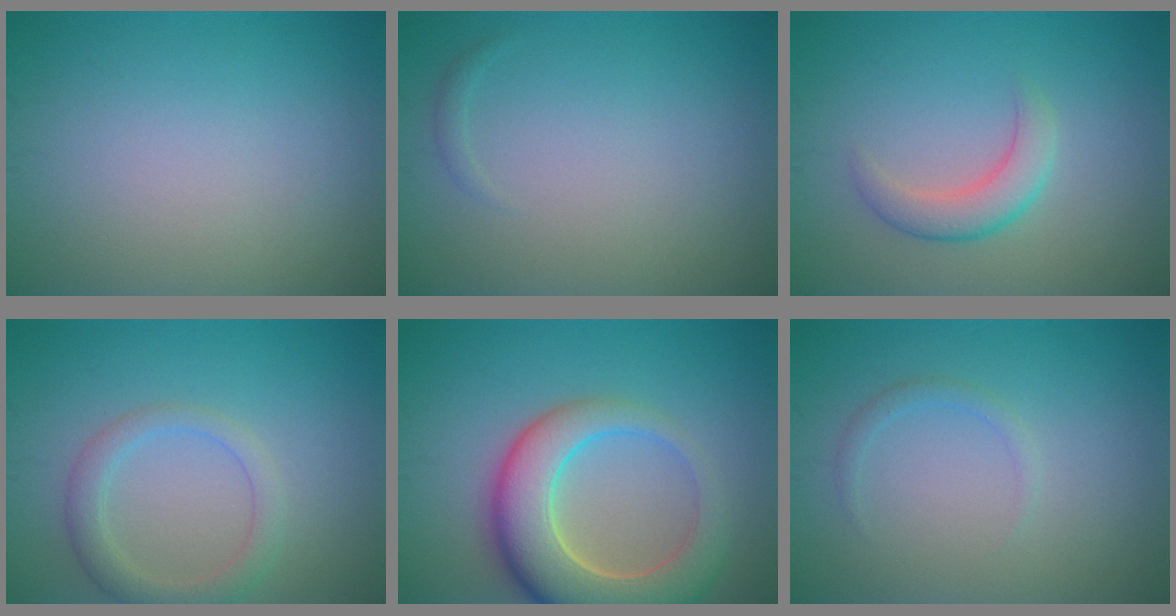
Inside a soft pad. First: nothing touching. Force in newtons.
{"total": 0.5, "press": 0.5, "slide": 0.0}
{"total": 2.9, "press": 2.9, "slide": 0.2}
{"total": 2.9, "press": 2.9, "slide": 0.1}
{"total": 8.8, "press": 8.8, "slide": 1.0}
{"total": 1.0, "press": 1.0, "slide": 0.0}